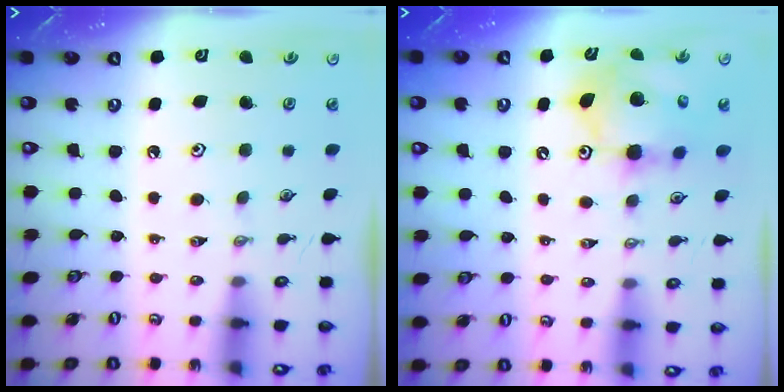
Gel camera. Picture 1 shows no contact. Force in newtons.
{"total": 11.1, "press": 11.0, "slide": 1.6}